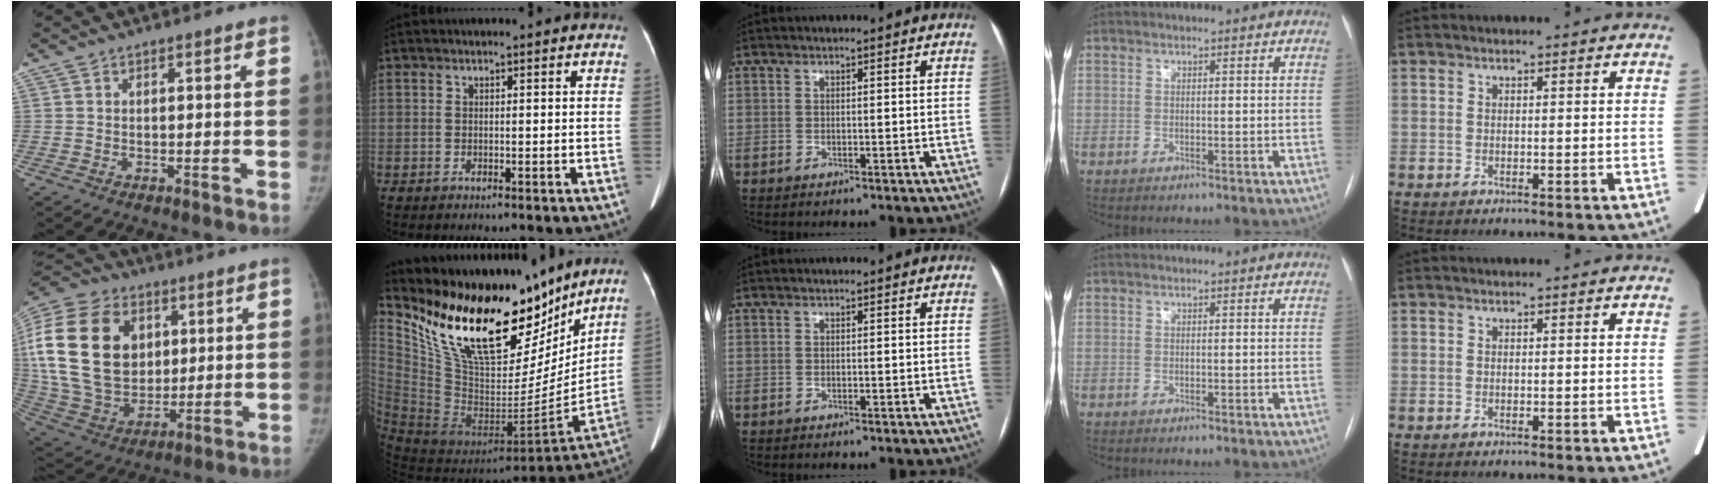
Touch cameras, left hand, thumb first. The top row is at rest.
{"thumb": {"total": 27.6, "force": [6.3, 19.9, 18.1], "torque": [-0.369, 0.008, 0.124]}, "index": {"total": 31.2, "force": [23.2, 12.3, 17.0], "torque": [-0.325, 0.004, 0.376]}}